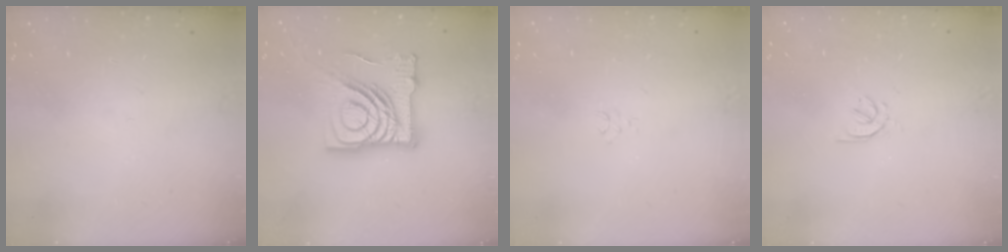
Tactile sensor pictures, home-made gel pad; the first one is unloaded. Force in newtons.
{"total": 22.2, "press": 22.1, "slide": 2.7}
{"total": 3.1, "press": 3.1, "slide": 0.2}
{"total": 2.2, "press": 2.1, "slide": 0.7}